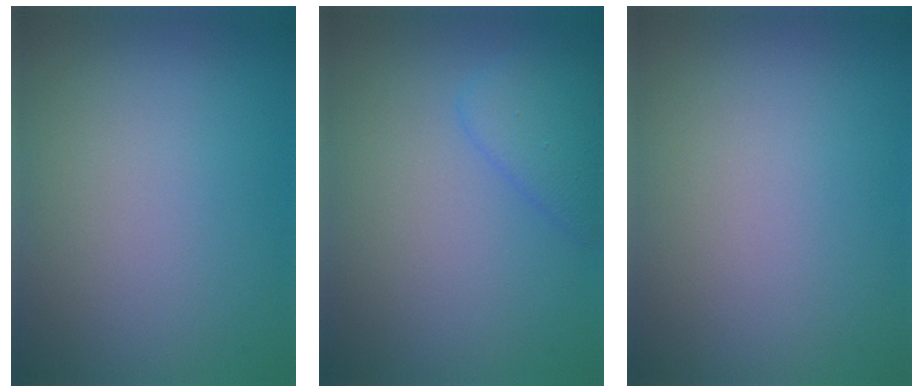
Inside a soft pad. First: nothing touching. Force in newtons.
{"total": 2.4, "press": 2.4, "slide": 0.1}
{"total": 0.0}